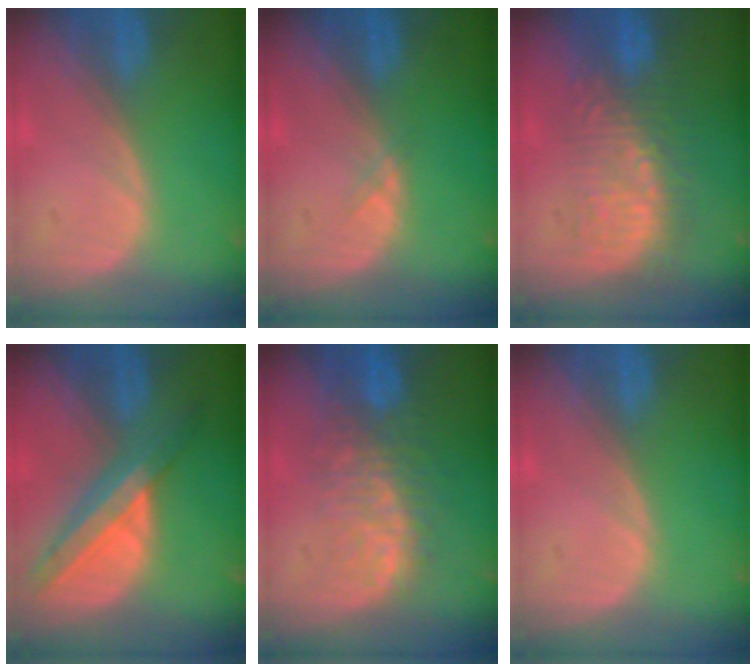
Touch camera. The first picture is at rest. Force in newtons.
{"total": 0.6, "press": 0.6, "slide": 0.1}
{"total": 8.8, "press": 8.4, "slide": 2.5}
{"total": 8.5, "press": 7.2, "slide": 4.4}
{"total": 9.9, "press": 8.4, "slide": 5.2}
{"total": 0.0}